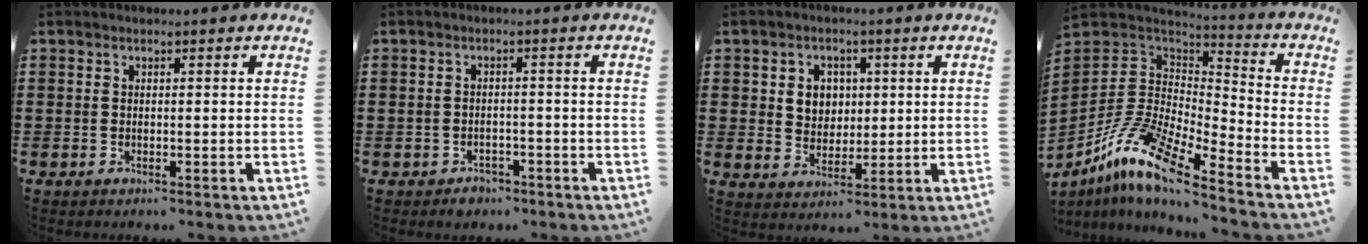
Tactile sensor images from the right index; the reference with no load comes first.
{"total": 1.8, "force": [-1.7, 0.8, -0.1], "torque": [-0.005, 0.001, -0.038]}
{"total": 4.7, "force": [1.1, 4.1, 1.9], "torque": [-0.046, 0.010, 0.016]}
{"total": 12.3, "force": [-9.2, 3.2, 7.5], "torque": [-0.177, 0.008, -0.191]}